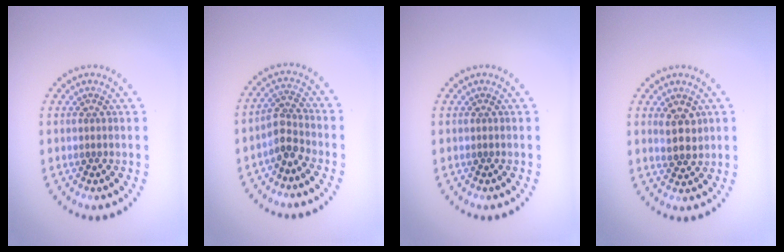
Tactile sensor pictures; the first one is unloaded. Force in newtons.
{"total": 2.5, "press": 2.1, "slide": 1.4}
{"total": 0.0}
{"total": 2.4, "press": 2.2, "slide": 0.7}